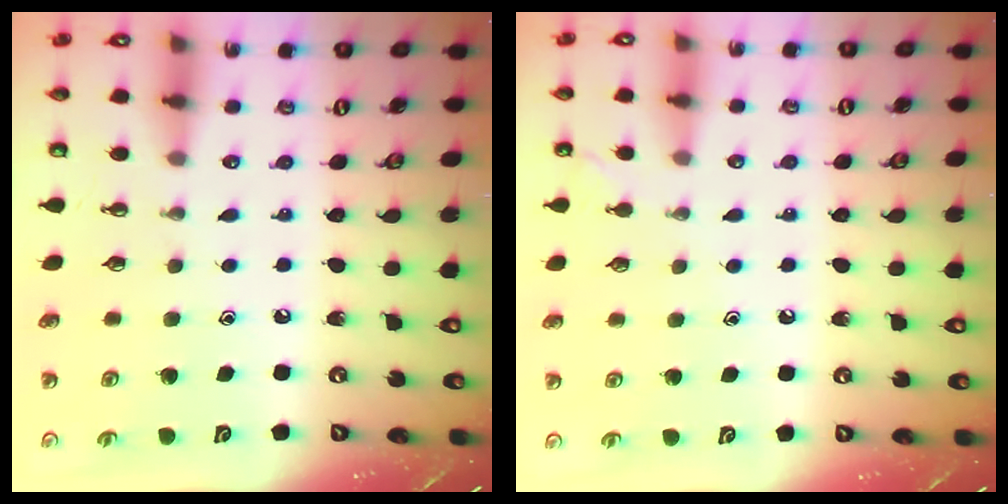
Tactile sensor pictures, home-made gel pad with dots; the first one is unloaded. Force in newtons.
{"total": 2.9, "press": 2.9, "slide": 0.3}